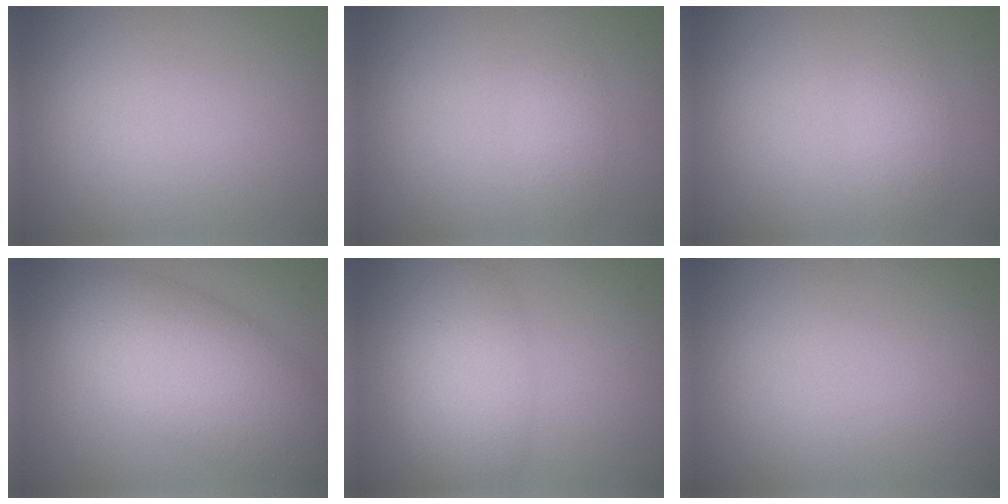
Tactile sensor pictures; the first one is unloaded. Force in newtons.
{"total": 1.5, "press": 1.5, "slide": 0.1}
{"total": 1.8, "press": 1.8, "slide": 0.1}
{"total": 8.2, "press": 8.2, "slide": 0.4}
{"total": 4.3, "press": 4.3, "slide": 0.2}
{"total": 0.0}